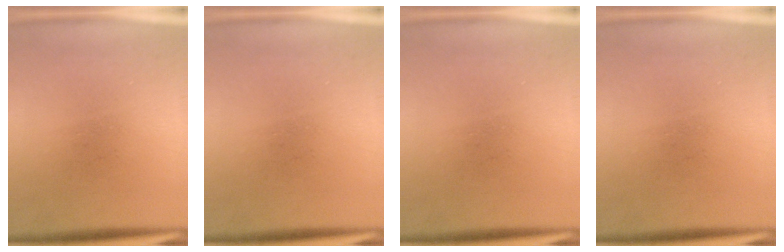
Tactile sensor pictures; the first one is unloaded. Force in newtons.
{"total": 0.0}
{"total": 0.0}
{"total": 0.0}